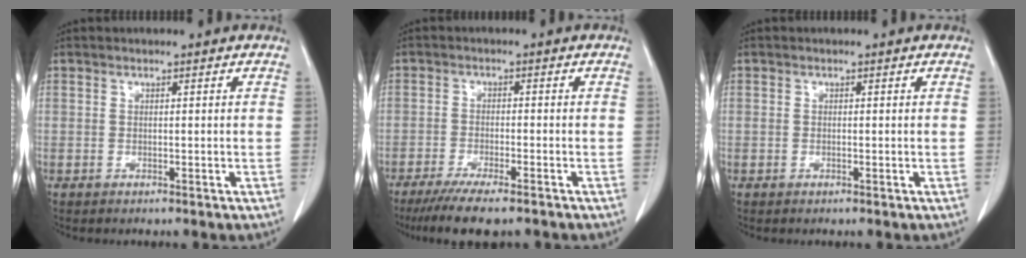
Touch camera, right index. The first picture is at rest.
{"total": 9.5, "force": [-7.5, 1.4, 5.7], "torque": [-0.083, -0.019, -0.115]}
{"total": 0.0}